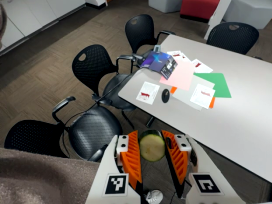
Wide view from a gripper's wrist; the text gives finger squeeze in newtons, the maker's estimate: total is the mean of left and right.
{"total": 13.1, "left": 13.4, "right": 12.9}